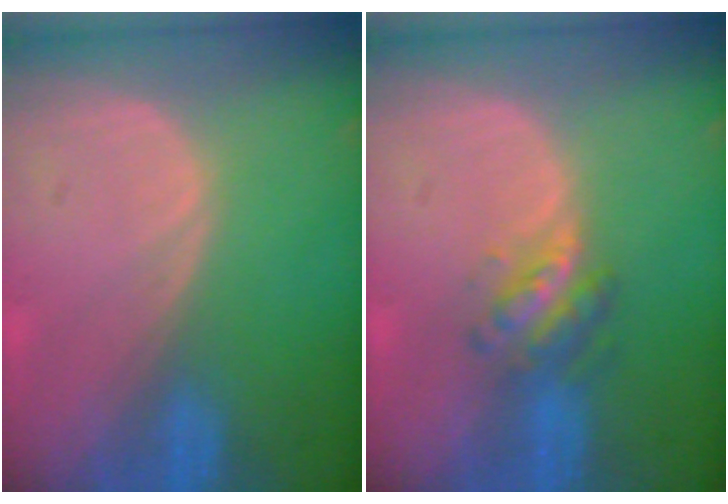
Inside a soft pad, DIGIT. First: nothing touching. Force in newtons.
{"total": 4.8, "press": 4.3, "slide": 2.1}